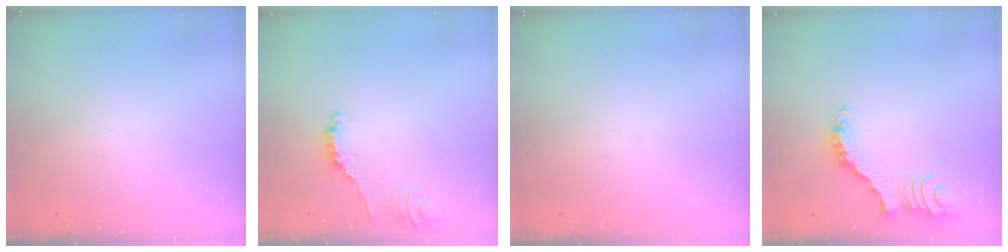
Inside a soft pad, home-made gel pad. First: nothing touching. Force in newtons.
{"total": 2.8, "press": 2.8, "slide": 0.2}
{"total": 1.6, "press": 1.5, "slide": 0.5}
{"total": 3.7, "press": 3.6, "slide": 0.7}